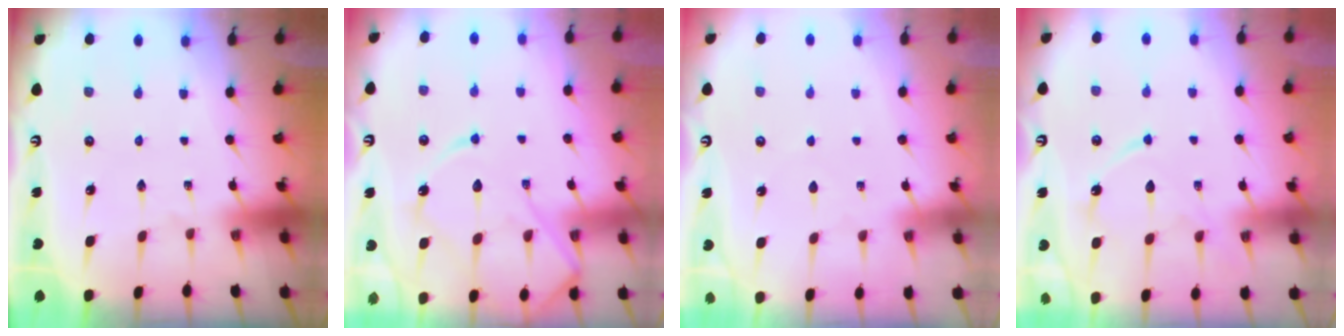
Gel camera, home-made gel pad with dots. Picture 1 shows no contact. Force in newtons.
{"total": 13.7, "press": 13.6, "slide": 1.3}
{"total": 3.9, "press": 3.9, "slide": 0.4}
{"total": 11.2, "press": 11.1, "slide": 1.1}